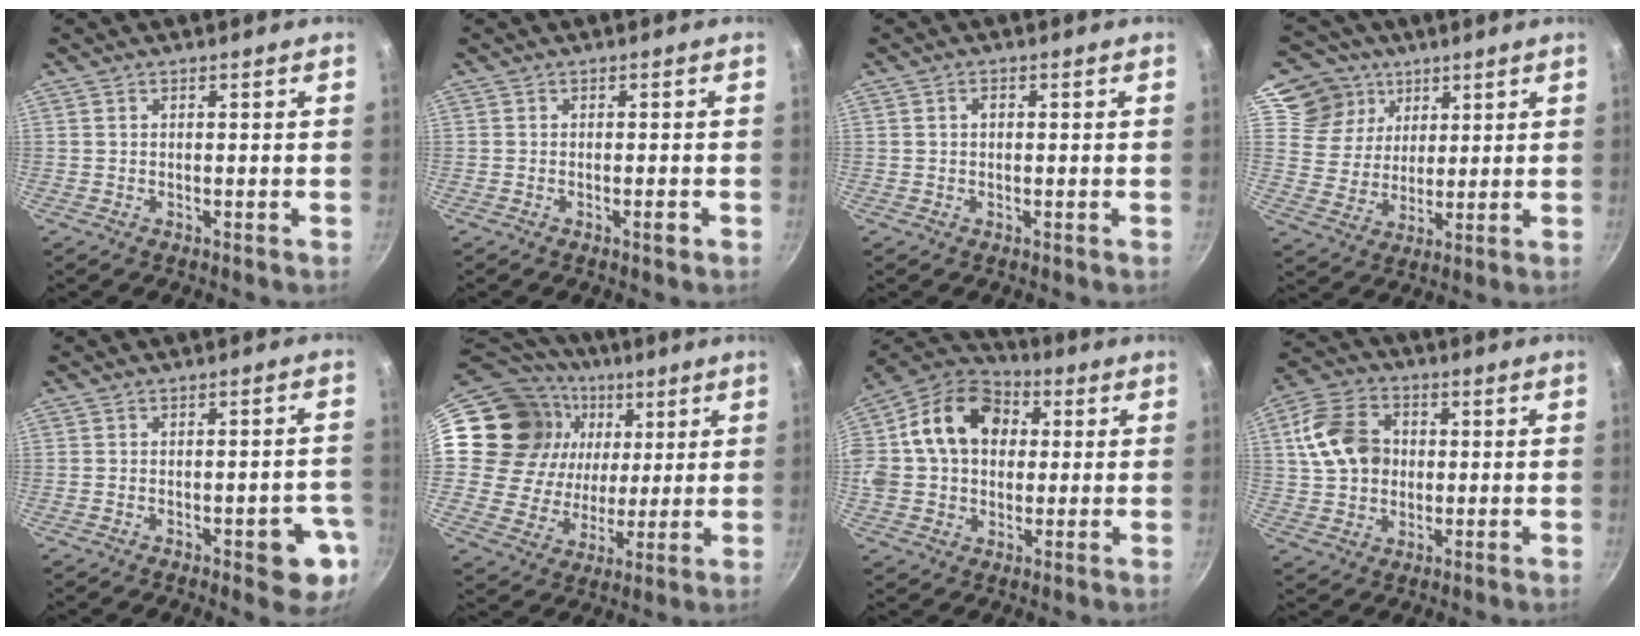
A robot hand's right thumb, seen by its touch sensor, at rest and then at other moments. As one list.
[{"total": 1.4, "force": [-0.7, 0.3, 1.1], "torque": [-0.018, 0.008, -0.011]}, {"total": 1.3, "force": [0.2, 0.9, 0.9], "torque": [-0.013, 0.004, 0.002]}, {"total": 11.9, "force": [6.2, 9.7, 2.8], "torque": [-0.020, -0.023, 0.110]}, {"total": 8.3, "force": [-3.2, 3.4, 6.9], "torque": [-0.053, 0.016, -0.035]}, {"total": 23.9, "force": [6.9, 19.9, 11.4], "torque": [-0.201, 0.019, 0.127]}, {"total": 19.2, "force": [3.4, 14.6, 12.0], "torque": [-0.200, 0.039, 0.041]}, {"total": 12.5, "force": [1.8, 9.8, 7.7], "torque": [-0.123, 0.012, 0.023]}]